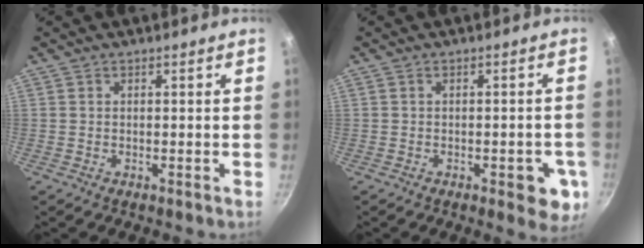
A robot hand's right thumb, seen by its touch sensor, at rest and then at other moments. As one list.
[{"total": 6.9, "force": [-2.3, 2.9, 5.8], "torque": [-0.044, 0.009, -0.026]}]